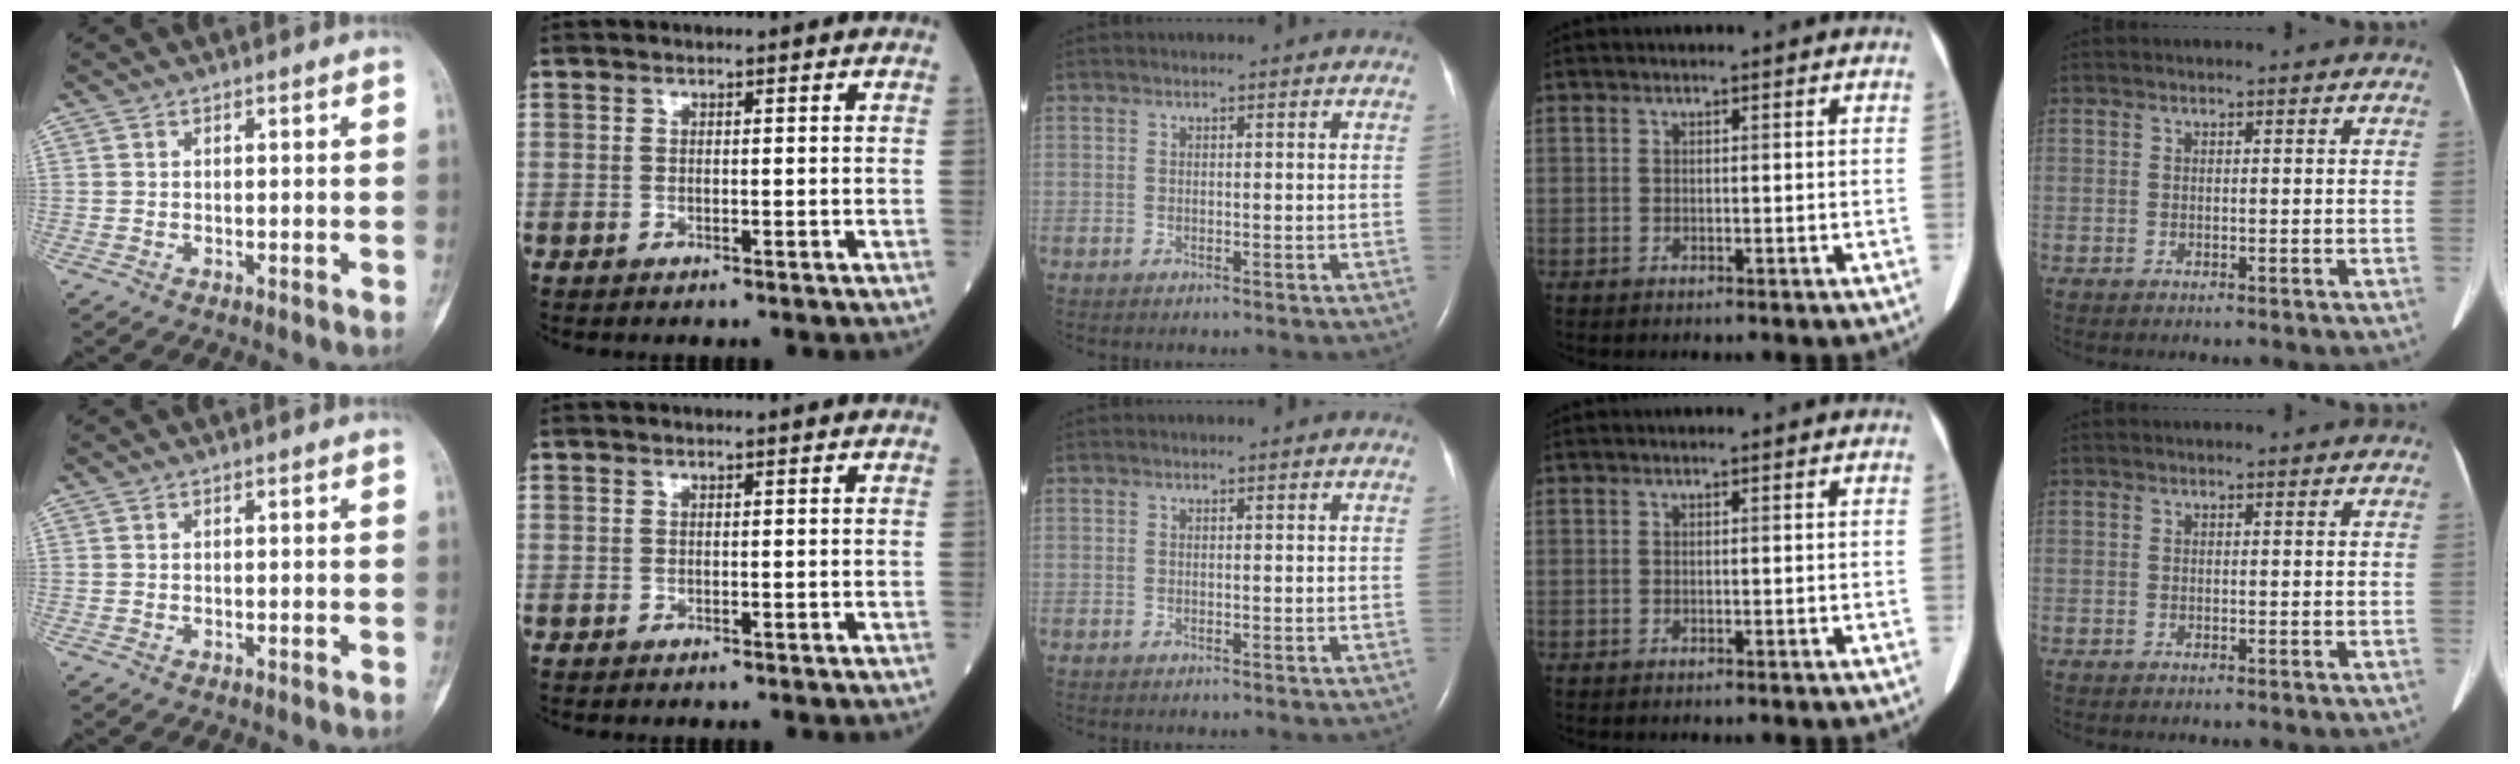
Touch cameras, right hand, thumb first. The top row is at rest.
{}